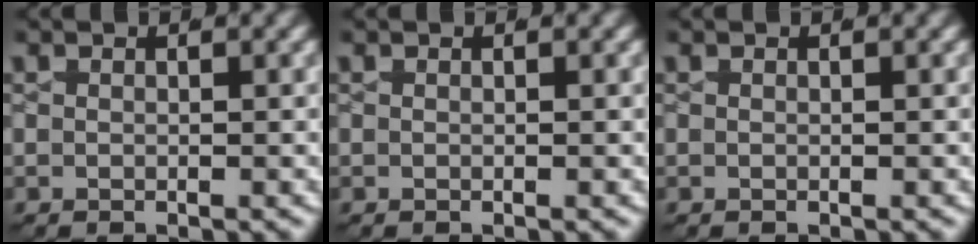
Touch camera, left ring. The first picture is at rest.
{"total": 0.0}
{"total": 0.0}